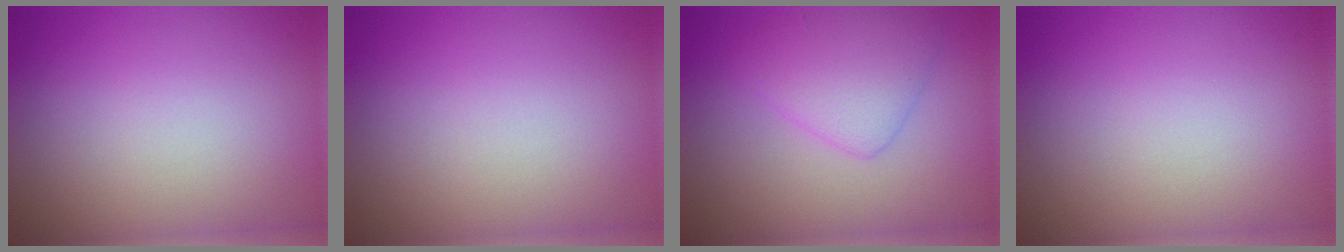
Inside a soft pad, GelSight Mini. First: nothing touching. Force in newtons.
{"total": 0.0}
{"total": 1.9, "press": 1.9, "slide": 0.1}
{"total": 0.0}